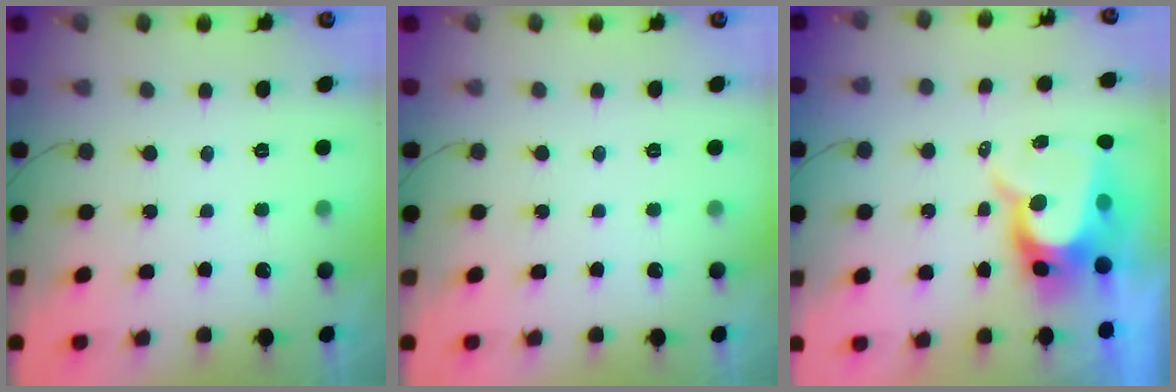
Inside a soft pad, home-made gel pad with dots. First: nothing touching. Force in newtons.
{"total": 0.0}
{"total": 12.1, "press": 12.1, "slide": 1.0}